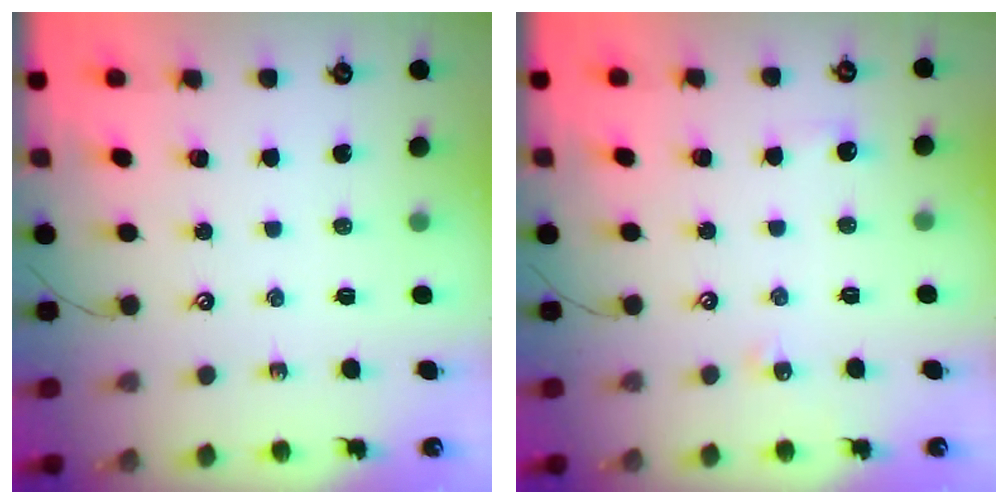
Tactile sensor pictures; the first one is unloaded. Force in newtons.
{"total": 3.2, "press": 3.1, "slide": 0.5}